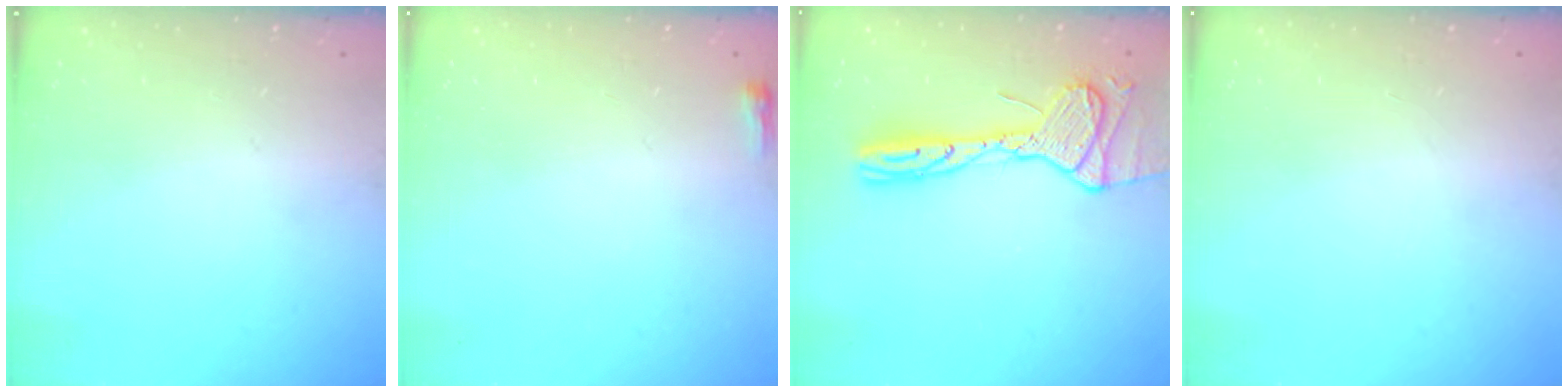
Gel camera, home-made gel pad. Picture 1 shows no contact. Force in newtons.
{"total": 2.3, "press": 2.2, "slide": 0.7}
{"total": 16.8, "press": 16.1, "slide": 4.6}
{"total": 0.0}